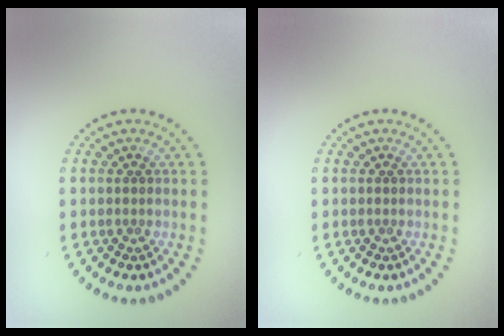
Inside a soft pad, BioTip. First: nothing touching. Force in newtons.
{"total": 0.0}